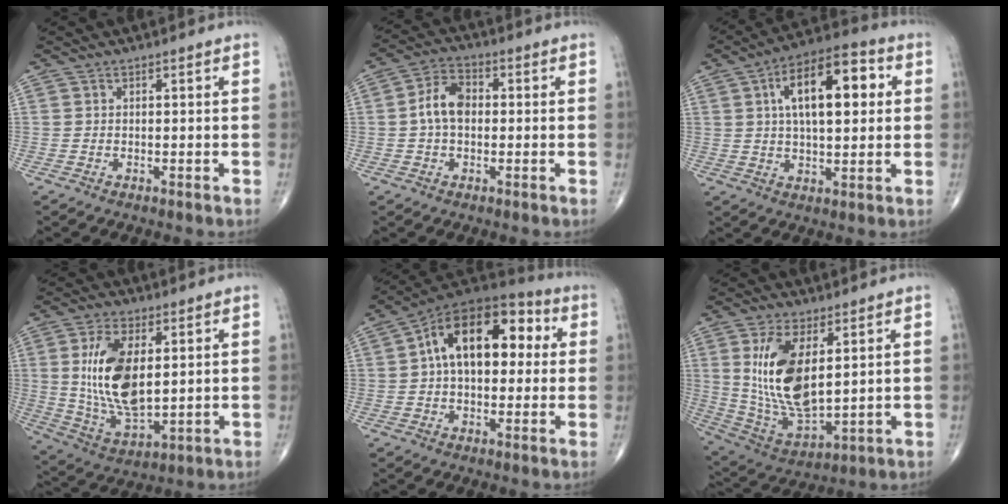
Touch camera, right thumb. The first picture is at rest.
{"total": 6.9, "force": [0.0, 4.6, 5.2], "torque": [-0.091, 0.020, -0.009]}
{"total": 16.0, "force": [3.8, 7.3, 13.8], "torque": [-0.199, 0.017, 0.053]}
{"total": 15.5, "force": [2.9, 7.8, 13.1], "torque": [-0.245, -0.021, 0.066]}
{"total": 18.3, "force": [3.2, 10.7, 14.6], "torque": [-0.197, 0.041, 0.037]}
{"total": 16.2, "force": [4.2, 7.6, 13.7], "torque": [-0.260, -0.025, 0.099]}